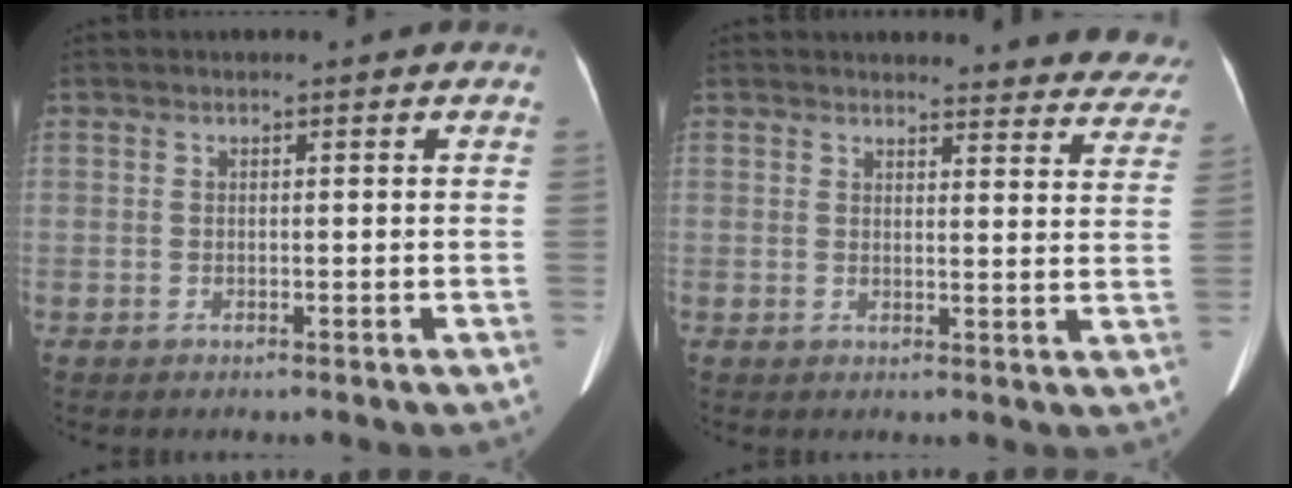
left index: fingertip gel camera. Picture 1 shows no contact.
{"total": 11.8, "force": [11.5, 2.3, 1.3], "torque": [0.029, -0.057, 0.092]}